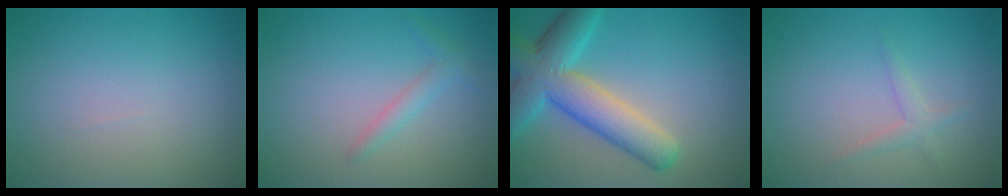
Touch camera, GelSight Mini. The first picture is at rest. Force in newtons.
{"total": 1.5, "press": 1.4, "slide": 0.1}
{"total": 7.8, "press": 7.8, "slide": 0.3}
{"total": 1.2, "press": 1.2, "slide": 0.0}